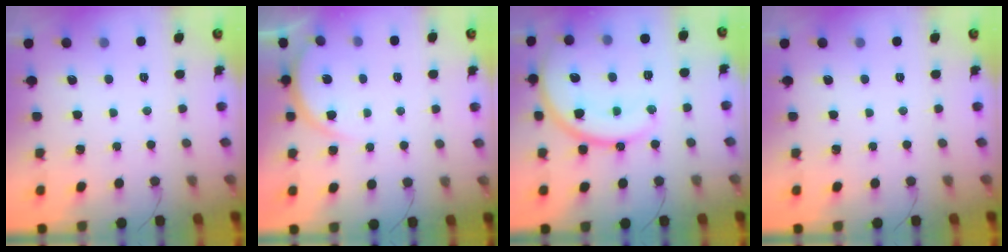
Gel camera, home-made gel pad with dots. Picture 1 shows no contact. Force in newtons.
{"total": 5.2, "press": 5.1, "slide": 0.6}
{"total": 20.9, "press": 20.8, "slide": 2.1}
{"total": 0.0}